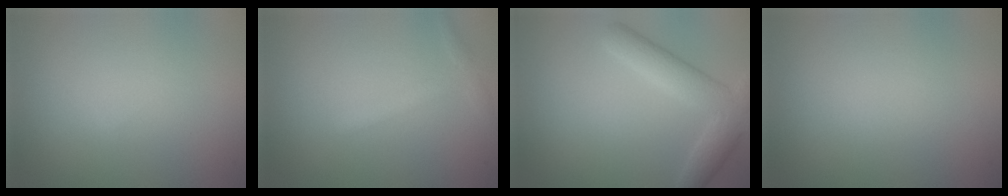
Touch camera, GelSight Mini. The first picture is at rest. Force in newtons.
{"total": 1.5, "press": 1.5, "slide": 0.1}
{"total": 5.0, "press": 5.0, "slide": 0.3}
{"total": 0.0}